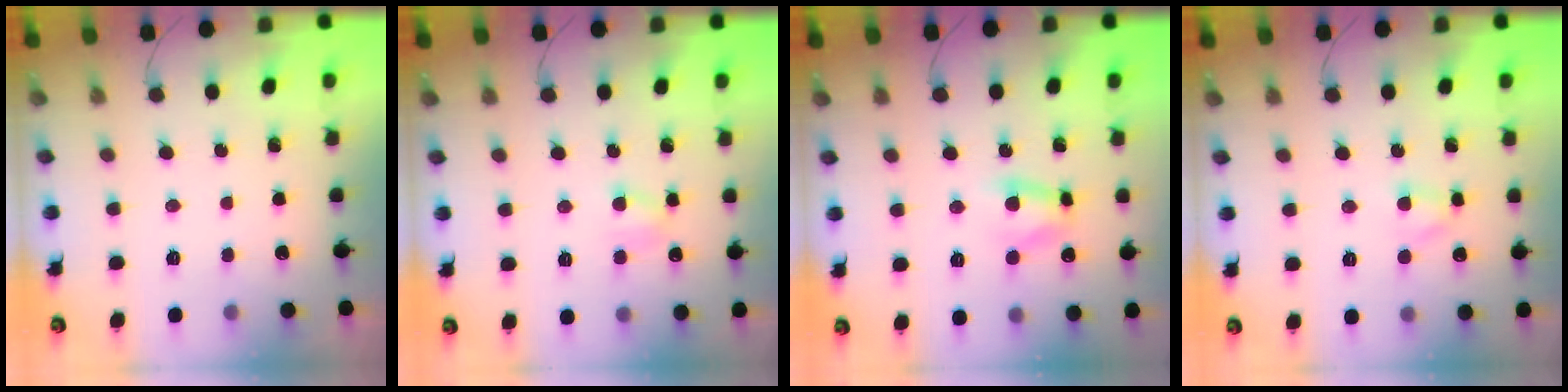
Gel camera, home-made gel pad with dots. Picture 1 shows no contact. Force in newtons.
{"total": 4.4, "press": 4.3, "slide": 0.9}
{"total": 5.0, "press": 5.0, "slide": 0.6}
{"total": 2.7, "press": 2.5, "slide": 1.0}